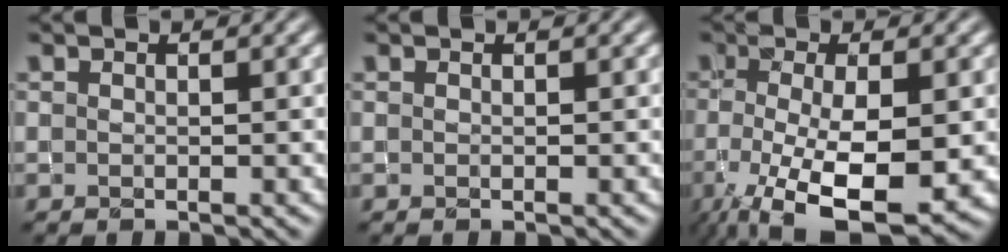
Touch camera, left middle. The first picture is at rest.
{"total": 0.0}
{"total": 9.8, "force": [-3.2, 3.4, 8.6], "torque": [-0.163, -0.022, -0.044]}